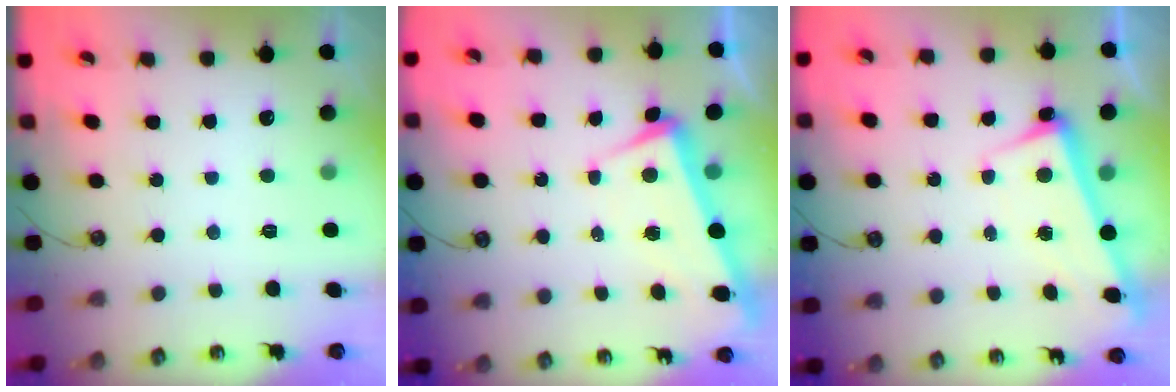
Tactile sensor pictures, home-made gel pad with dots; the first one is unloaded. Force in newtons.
{"total": 3.8, "press": 3.5, "slide": 1.5}
{"total": 2.6, "press": 2.4, "slide": 0.9}